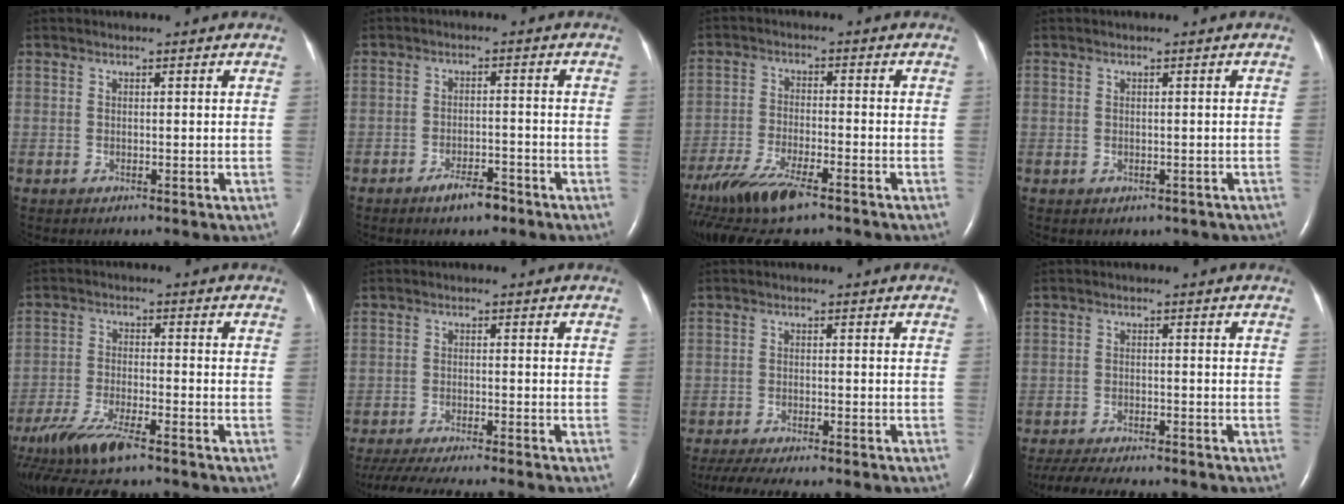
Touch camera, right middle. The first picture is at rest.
{"total": 4.0, "force": [-3.0, 1.1, 2.4], "torque": [-0.045, 0.000, -0.049]}
{"total": 13.0, "force": [-9.6, 2.4, 8.4], "torque": [-0.168, -0.034, -0.168]}
{"total": 2.0, "force": [-1.2, 1.4, 0.7], "torque": [-0.010, 0.004, -0.004]}
{"total": 11.5, "force": [-8.9, 1.7, 7.1], "torque": [-0.140, -0.030, -0.154]}
{"total": 15.9, "force": [-14.2, 0.6, 7.1], "torque": [-0.122, -0.038, -0.208]}
{"total": 13.2, "force": [-11.5, 1.8, 6.2], "torque": [-0.100, -0.020, -0.160]}
{"total": 13.2, "force": [-11.5, 2.4, 5.9], "torque": [-0.102, -0.020, -0.160]}